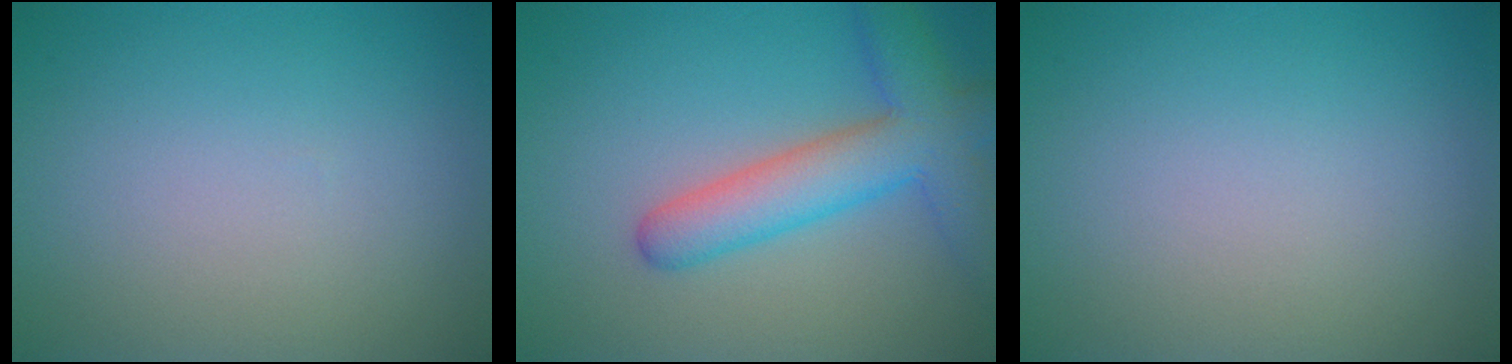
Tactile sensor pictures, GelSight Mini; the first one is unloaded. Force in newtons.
{"total": 6.3, "press": 6.3, "slide": 0.3}
{"total": 0.0}